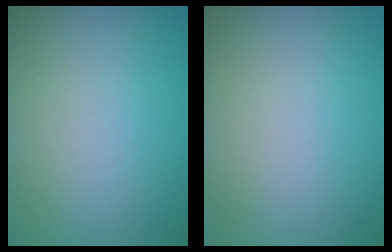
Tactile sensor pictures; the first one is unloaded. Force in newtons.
{"total": 0.0}